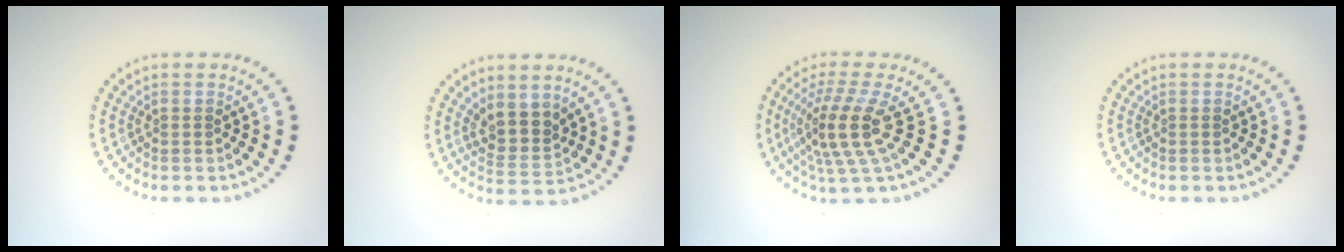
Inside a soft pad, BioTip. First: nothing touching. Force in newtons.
{"total": 2.9, "press": 2.3, "slide": 1.7}
{"total": 4.7, "press": 3.4, "slide": 3.2}
{"total": 0.0}